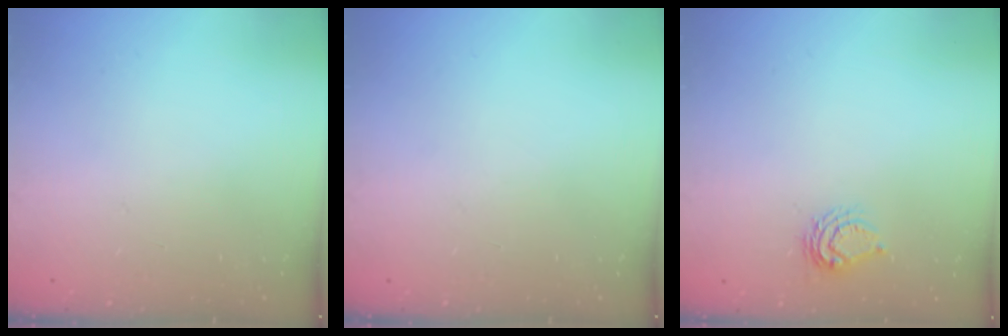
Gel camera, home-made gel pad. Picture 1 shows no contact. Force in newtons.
{"total": 0.0}
{"total": 5.8, "press": 5.8, "slide": 0.7}